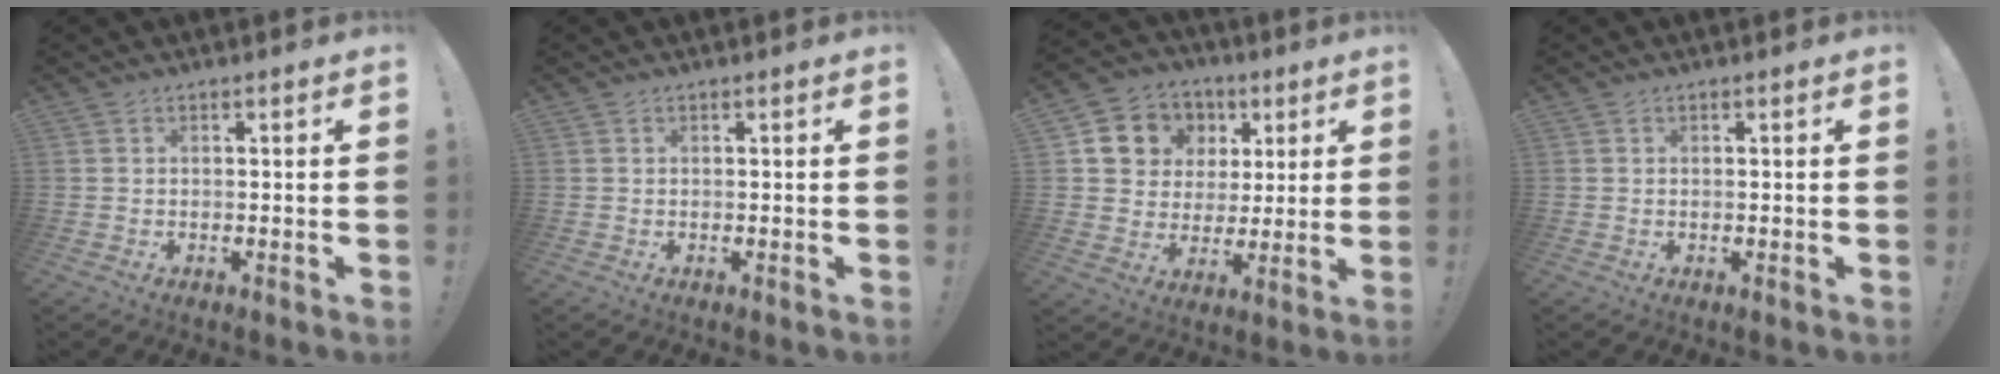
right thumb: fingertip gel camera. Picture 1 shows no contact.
{"total": 0.0}
{"total": 10.9, "force": [3.7, 9.9, 2.7], "torque": [-0.044, -0.016, 0.086]}
{"total": 0.0}